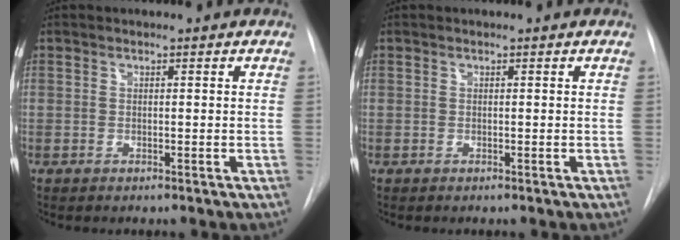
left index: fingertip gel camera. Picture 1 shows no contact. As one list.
[{"total": 0.0}]